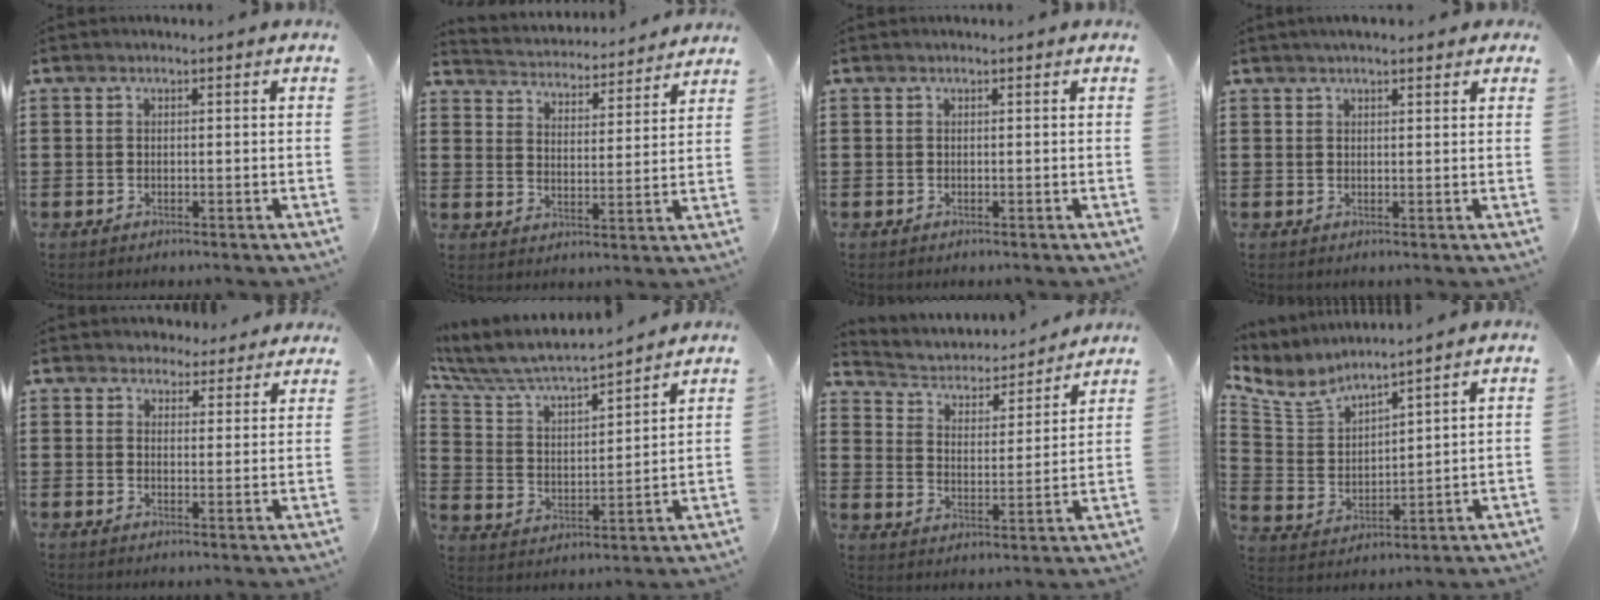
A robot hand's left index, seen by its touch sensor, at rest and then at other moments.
{"total": 3.6, "force": [3.6, -0.1, -0.3], "torque": [-0.018, -0.034, 0.056]}
{"total": 0.0}
{"total": 2.1, "force": [1.7, 0.4, 1.2], "torque": [-0.025, 0.006, 0.030]}
{"total": 3.4, "force": [3.2, 1.0, 0.0], "torque": [-0.012, -0.006, 0.062]}
{"total": 6.5, "force": [6.0, 0.8, 2.3], "torque": [-0.072, -0.038, 0.098]}
{"total": 3.3, "force": [3.0, 1.2, 0.7], "torque": [-0.035, -0.025, 0.042]}
{"total": 6.0, "force": [5.5, 1.5, 2.0], "torque": [-0.068, -0.027, 0.095]}